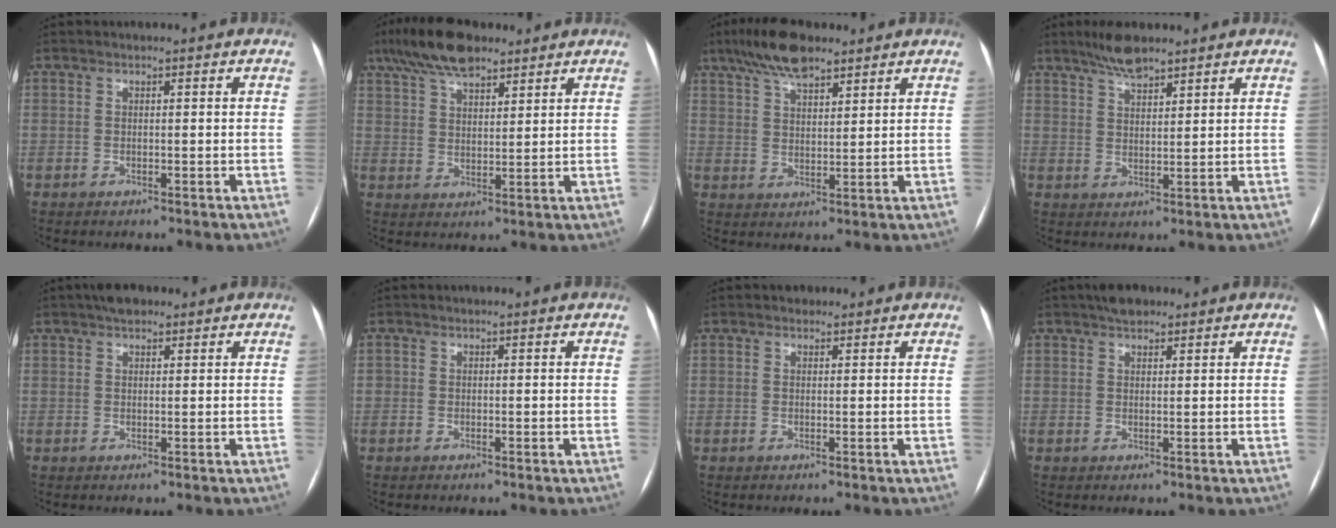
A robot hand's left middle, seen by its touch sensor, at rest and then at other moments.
{"total": 10.5, "force": [7.7, 3.5, 6.1], "torque": [-0.120, 0.025, 0.140]}
{"total": 9.2, "force": [6.8, 2.7, 5.6], "torque": [-0.108, 0.017, 0.121]}
{"total": 5.5, "force": [4.5, 1.1, 2.9], "torque": [-0.062, 0.007, 0.084]}
{"total": 3.1, "force": [2.3, 1.2, 1.6], "torque": [-0.028, 0.015, 0.036]}
{"total": 0.0}
{"total": 0.8, "force": [0.6, 0.6, 0.1], "torque": [-0.001, 0.002, 0.007]}
{"total": 3.1, "force": [2.5, 1.3, 1.4], "torque": [-0.025, 0.013, 0.039]}